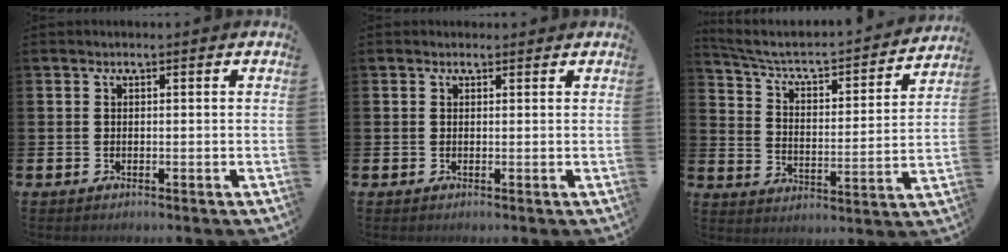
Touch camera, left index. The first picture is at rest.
{"total": 0.6, "force": [0.5, 0.4, 0.1], "torque": [0.010, -0.001, 0.005]}
{"total": 5.6, "force": [4.7, 1.7, 2.4], "torque": [-0.073, -0.040, 0.069]}